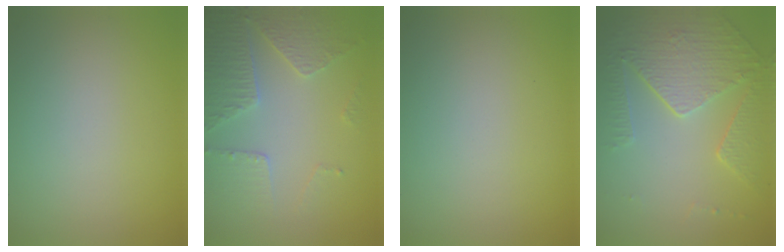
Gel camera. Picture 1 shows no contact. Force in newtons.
{"total": 4.5, "press": 3.3, "slide": 3.1}
{"total": 0.0}
{"total": 5.0, "press": 3.7, "slide": 3.4}